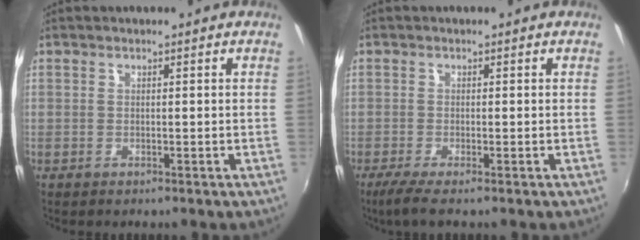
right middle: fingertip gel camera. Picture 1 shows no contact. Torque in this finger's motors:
{"motor_torque": [0.54, -0.52, 0.03, 0.04]}